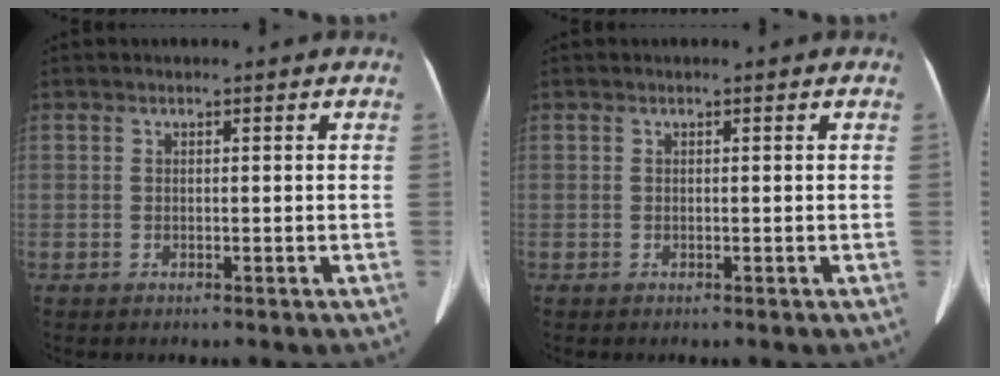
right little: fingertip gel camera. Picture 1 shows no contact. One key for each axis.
{"total": 0.0}